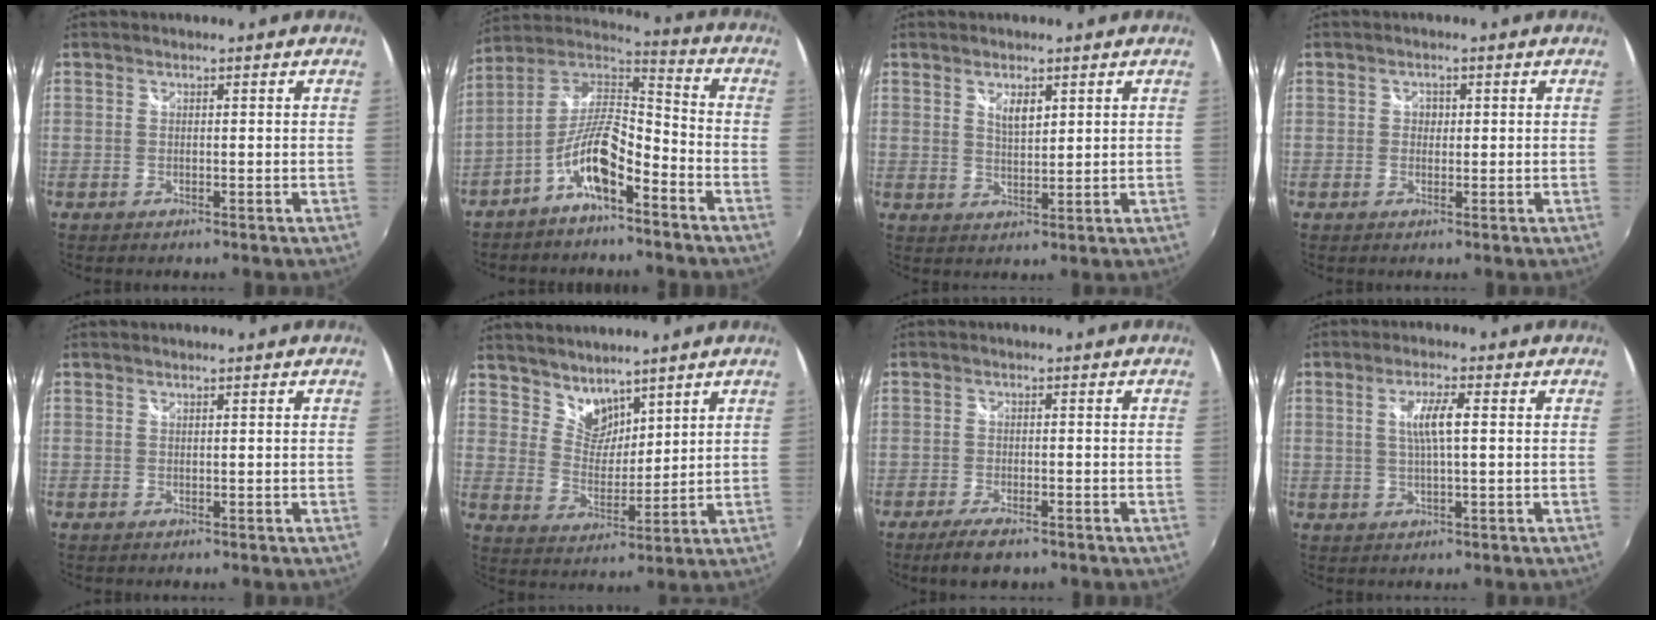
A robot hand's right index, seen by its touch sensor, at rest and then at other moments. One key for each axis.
{"total": 11.6, "fx": -6.2, "fy": 3.7, "fz": 9.1, "tx": -0.192, "ty": 0.014, "tz": -0.116}
{"total": 3.6, "fx": 1.8, "fy": 1.6, "fz": 2.7, "tx": -0.043, "ty": -0.002, "tz": 0.031}
{"total": 1.4, "fx": -0.1, "fy": 1.3, "fz": 0.4, "tx": -0.002, "ty": 0.002, "tz": -0.004}
{"total": 0.0}
{"total": 6.9, "fx": 5.8, "fy": 3.5, "fz": 1.7, "tx": -0.016, "ty": 0.002, "tz": 0.111}
{"total": 5.3, "fx": -3.9, "fy": 1.5, "fz": 3.3, "tx": -0.078, "ty": -0.012, "tz": -0.068}
{"total": 4.8, "fx": 0.7, "fy": 0.5, "fz": 4.7, "tx": -0.089, "ty": 0.000, "tz": 0.014}